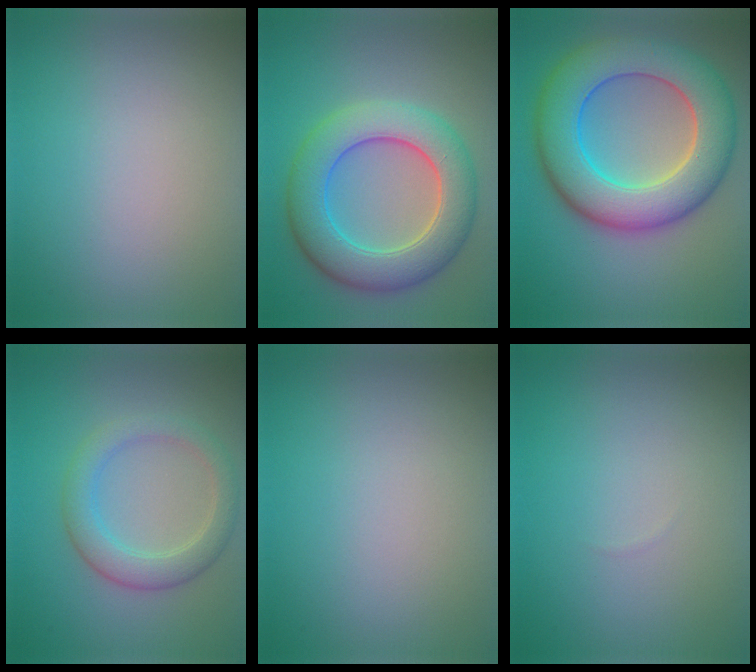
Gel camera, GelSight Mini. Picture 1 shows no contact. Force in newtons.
{"total": 8.3, "press": 8.2, "slide": 0.6}
{"total": 10.7, "press": 10.7, "slide": 0.4}
{"total": 3.7, "press": 3.7, "slide": 0.1}
{"total": 0.0}
{"total": 0.0}